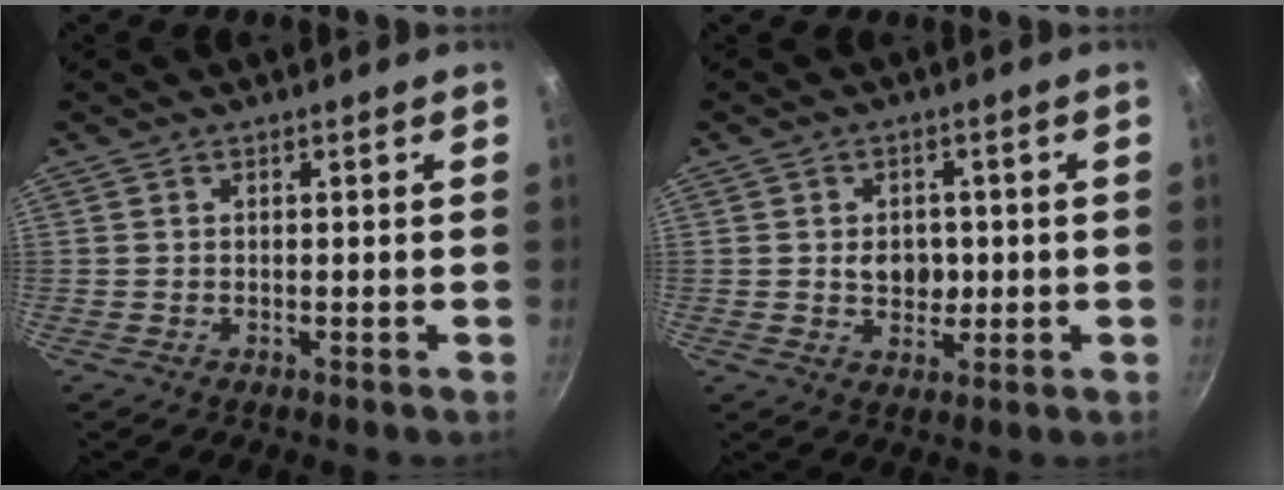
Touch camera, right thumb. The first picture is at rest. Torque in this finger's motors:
{"motor_torque": [0.72, 0.62, -0.16, 0.03, 0.19]}